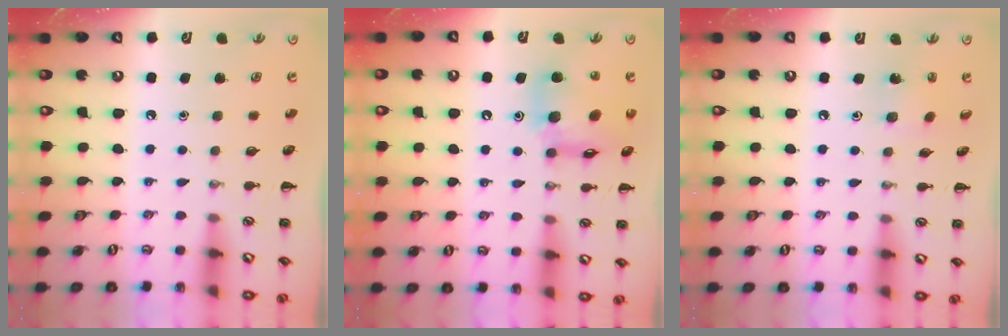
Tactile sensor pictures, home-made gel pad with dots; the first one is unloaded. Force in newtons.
{"total": 14.5, "press": 14.0, "slide": 3.8}
{"total": 3.0, "press": 2.8, "slide": 1.0}